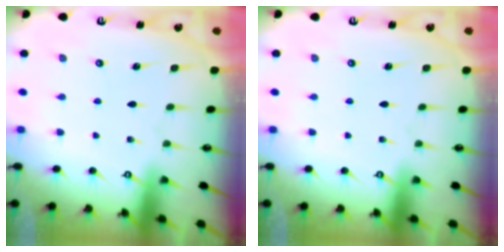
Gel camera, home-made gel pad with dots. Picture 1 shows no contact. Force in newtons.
{"total": 0.0}